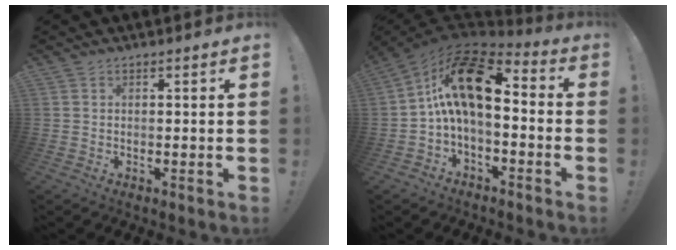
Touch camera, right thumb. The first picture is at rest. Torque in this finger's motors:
{"motor_torque": [2.50, 2.51, 1.53, -1.24, 0.26]}